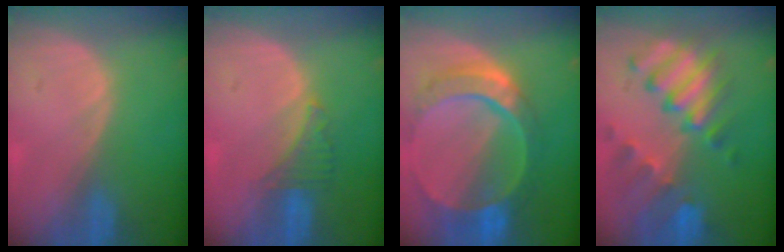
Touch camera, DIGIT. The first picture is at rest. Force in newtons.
{"total": 2.9, "press": 2.9, "slide": 0.6}
{"total": 10.7, "press": 9.0, "slide": 5.7}
{"total": 10.2, "press": 8.9, "slide": 5.0}